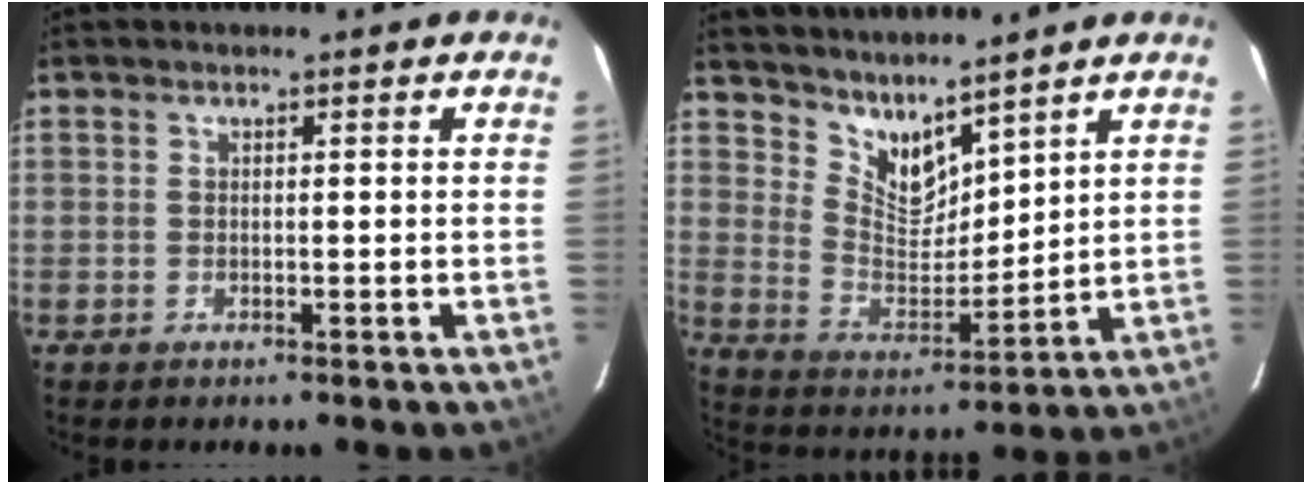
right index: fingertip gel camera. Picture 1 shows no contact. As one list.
[{"total": 9.0, "force": [7.7, 3.3, 3.3], "torque": [-0.062, -0.005, 0.155]}]